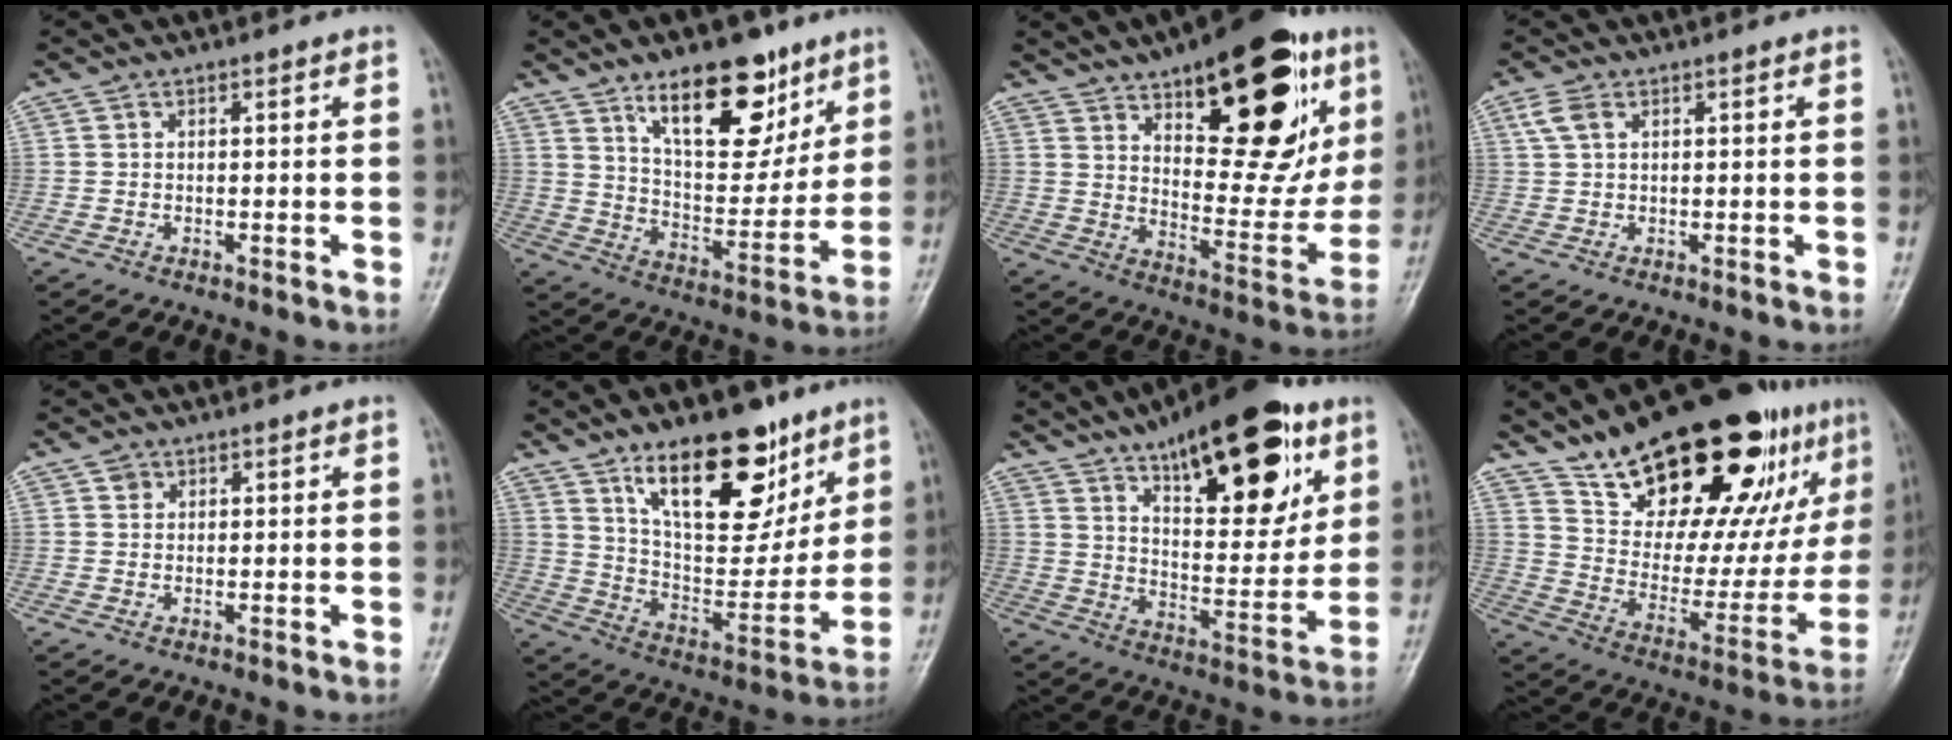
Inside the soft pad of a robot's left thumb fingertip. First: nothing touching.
{"total": 17.7, "force": [10.7, 8.4, 11.3], "torque": [-0.117, -0.066, 0.180]}
{"total": 28.2, "force": [13.3, 11.8, 21.8], "torque": [-0.261, -0.038, 0.200]}
{"total": 2.7, "force": [1.2, 1.5, 2.0], "torque": [-0.049, 0.010, 0.028]}
{"total": 1.2, "force": [0.6, 1.1, 0.2], "torque": [0.007, -0.001, 0.007]}
{"total": 21.4, "force": [12.9, 10.0, 13.9], "torque": [-0.157, -0.067, 0.222]}
{"total": 25.0, "force": [13.3, 10.1, 18.7], "torque": [-0.236, -0.044, 0.210]}
{"total": 31.7, "force": [19.8, 13.0, 21.1], "torque": [-0.276, -0.059, 0.314]}